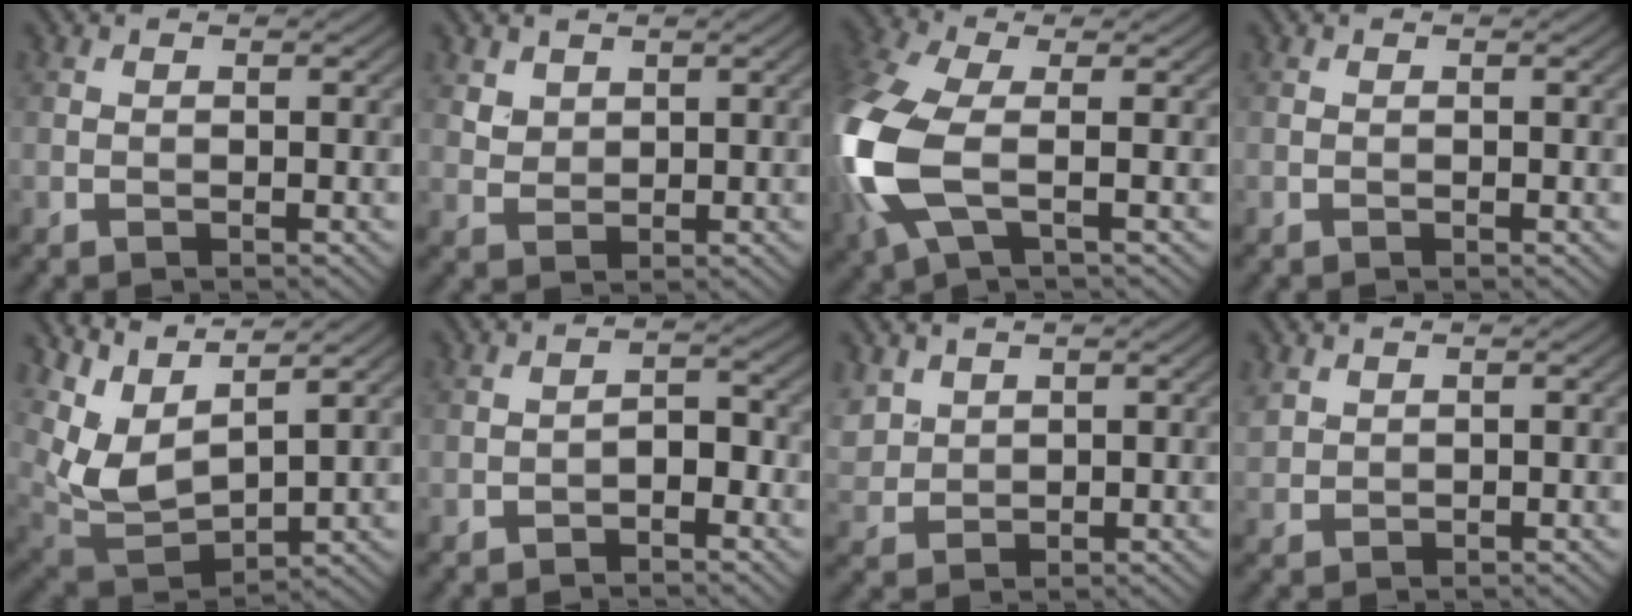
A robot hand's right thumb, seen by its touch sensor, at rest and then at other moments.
{"total": 2.4, "force": [1.6, 1.6, 0.7], "torque": [-0.024, -0.008, 0.037]}
{"total": 12.5, "force": [-1.6, 6.3, 10.6], "torque": [-0.308, -0.013, -0.037]}
{"total": 0.0}
{"total": 9.3, "force": [5.3, 3.6, 6.8], "torque": [-0.174, 0.000, 0.111]}
{"total": 2.3, "force": [-1.5, 1.1, 1.3], "torque": [-0.020, 0.009, -0.030]}
{"total": 3.8, "force": [2.2, 2.5, 1.8], "torque": [-0.059, 0.002, 0.051]}
{"total": 1.7, "force": [1.2, 1.0, 0.6], "torque": [-0.022, 0.002, 0.033]}